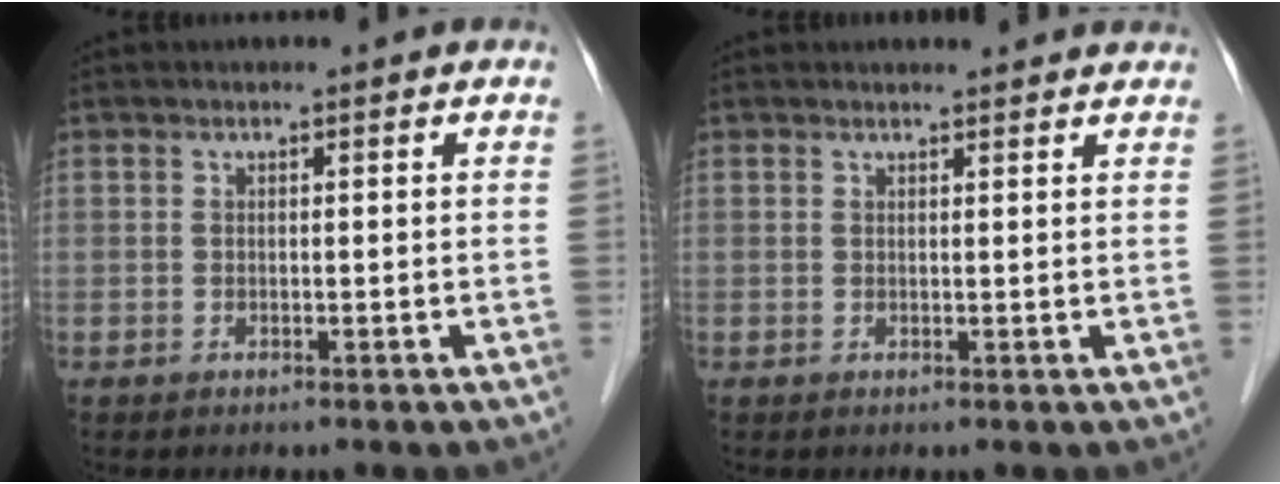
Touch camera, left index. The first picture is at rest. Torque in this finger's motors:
{"motor_torque": [0.42, -0.18, 0.00, -0.01]}